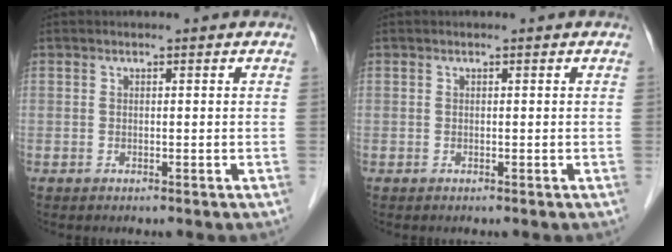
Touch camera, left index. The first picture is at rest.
{"total": 0.0}